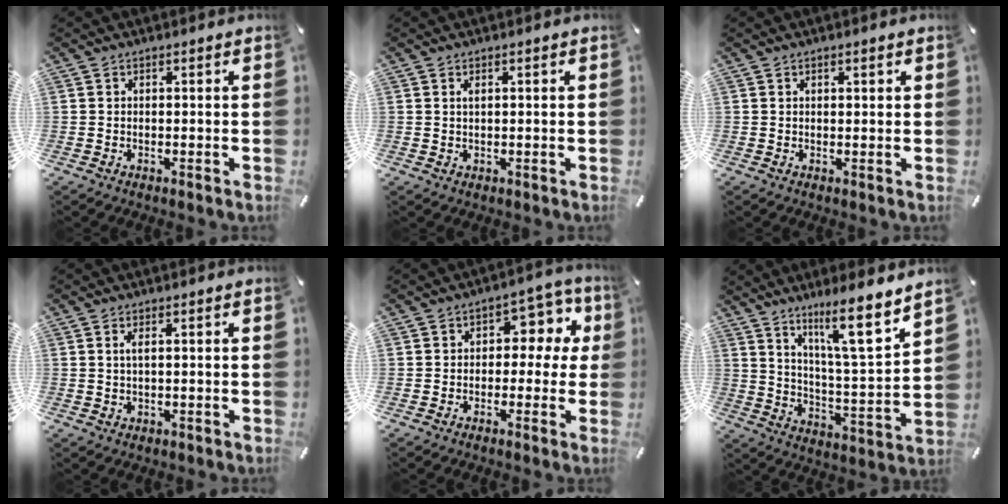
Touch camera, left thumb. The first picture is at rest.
{"total": 1.1, "force": [0.5, 0.5, 0.9], "torque": [-0.017, 0.001, 0.008]}
{"total": 0.8, "force": [0.4, 0.3, 0.6], "torque": [-0.012, 0.002, 0.008]}
{"total": 2.1, "force": [0.5, 0.8, 1.9], "torque": [-0.039, 0.003, 0.006]}
{"total": 8.2, "force": [1.8, 5.7, 5.7], "torque": [-0.068, -0.007, 0.022]}
{"total": 13.6, "force": [10.0, 1.9, 9.0], "torque": [-0.146, -0.064, 0.161]}